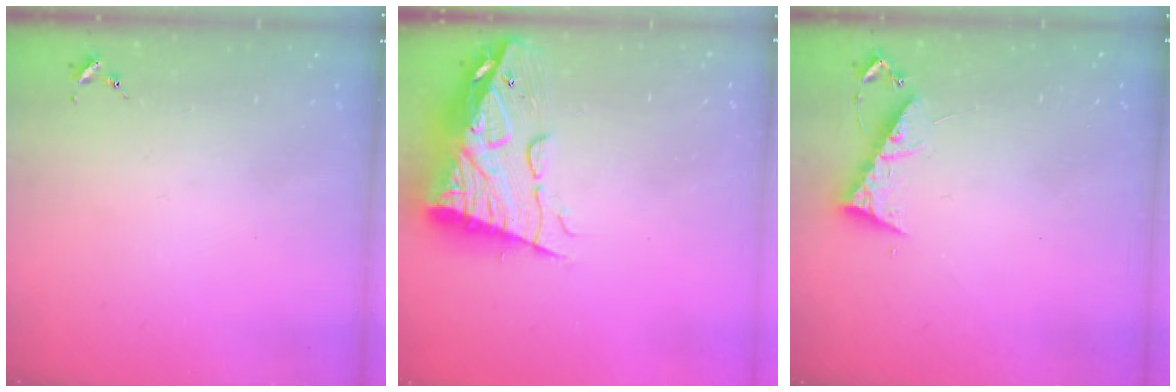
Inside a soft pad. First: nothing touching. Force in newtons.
{"total": 14.9, "press": 14.8, "slide": 1.2}
{"total": 7.7, "press": 7.6, "slide": 0.6}